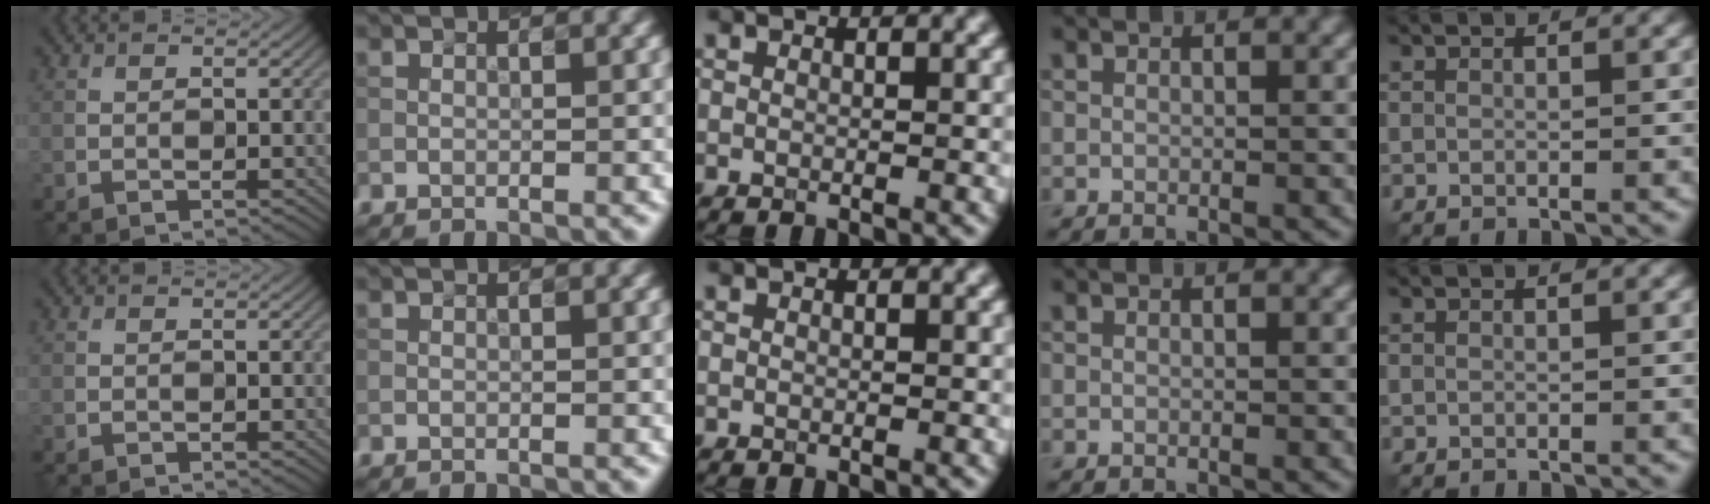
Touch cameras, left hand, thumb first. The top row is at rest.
{}